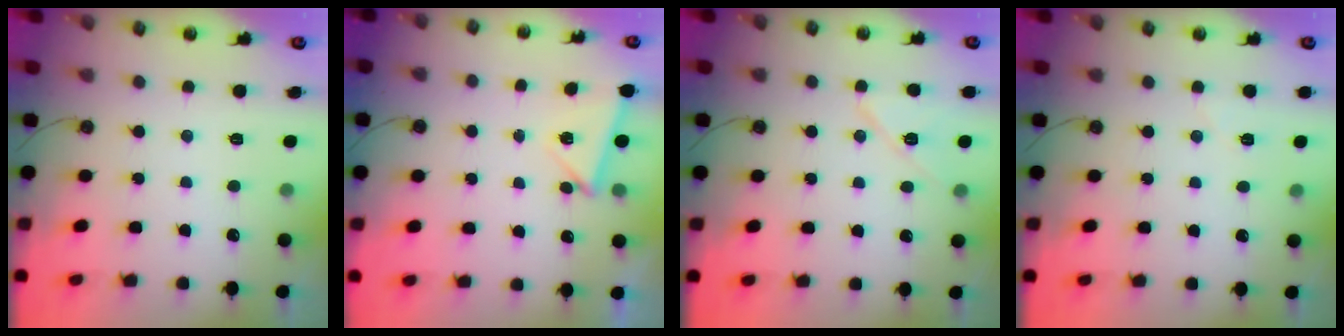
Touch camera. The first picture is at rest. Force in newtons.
{"total": 2.3, "press": 2.1, "slide": 1.0}
{"total": 9.2, "press": 9.2, "slide": 0.7}
{"total": 3.4, "press": 2.9, "slide": 1.8}